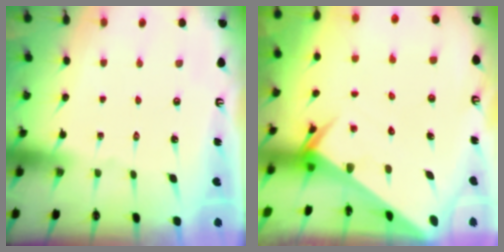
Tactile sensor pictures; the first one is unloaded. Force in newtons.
{"total": 3.9, "press": 3.9, "slide": 0.2}